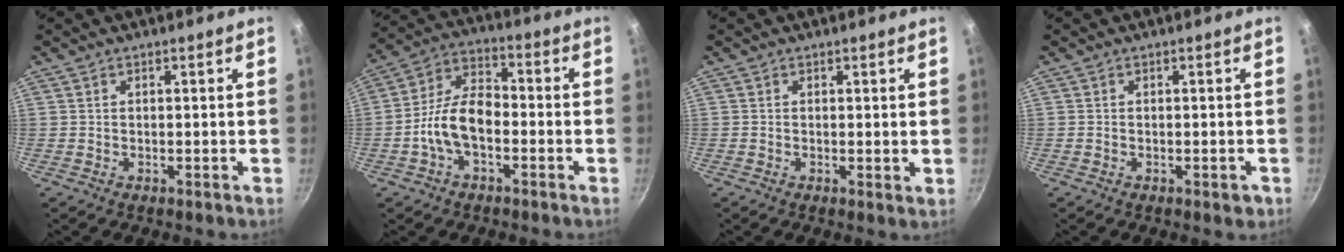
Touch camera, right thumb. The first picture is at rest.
{"total": 10.7, "force": [-3.1, 6.0, 8.3], "torque": [-0.136, 0.046, -0.067]}
{"total": 1.0, "force": [0.3, 0.4, 0.9], "torque": [-0.013, -0.005, 0.002]}
{"total": 1.7, "force": [-0.8, 0.8, 1.3], "torque": [-0.016, 0.004, -0.010]}